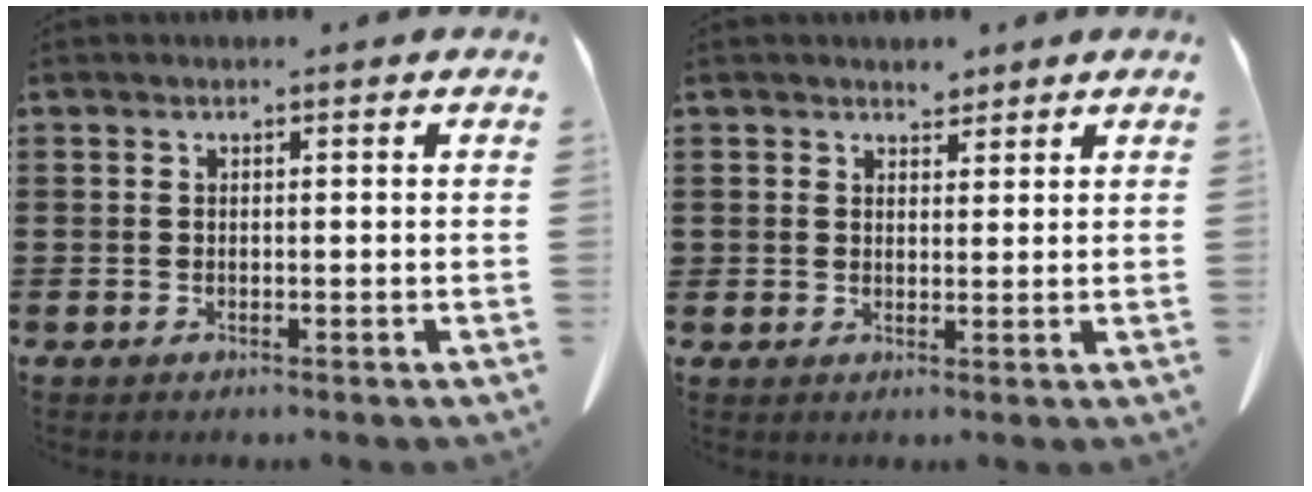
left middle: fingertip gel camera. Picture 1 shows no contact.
{"total": 2.5, "force": [2.1, 1.4, 0.1], "torque": [-0.003, 0.003, 0.039]}